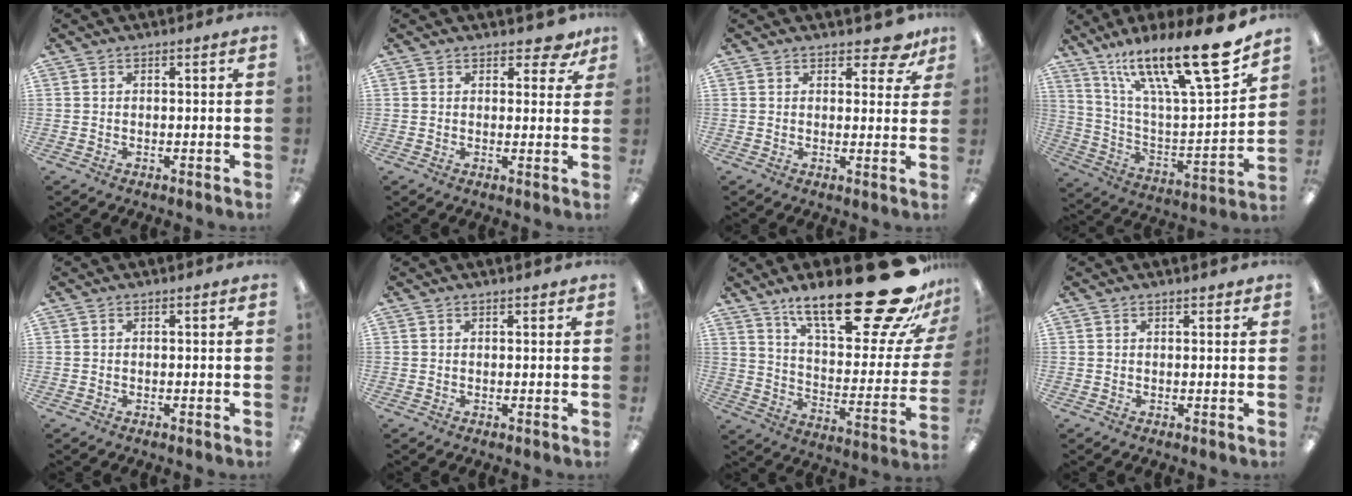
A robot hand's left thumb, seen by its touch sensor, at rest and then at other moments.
{"total": 4.7, "force": [3.2, 2.3, 2.5], "torque": [-0.023, -0.012, 0.054]}
{"total": 5.3, "force": [3.8, 2.5, 2.7], "torque": [-0.022, -0.020, 0.063]}
{"total": 22.6, "force": [16.3, 5.0, 14.8], "torque": [-0.239, -0.114, 0.267]}
{"total": 0.0}
{"total": 0.7, "force": [0.6, 0.3, 0.3], "torque": [0.002, -0.002, 0.009]}
{"total": 31.2, "force": [20.6, 8.8, 21.7], "torque": [-0.300, -0.143, 0.335]}
{"total": 1.0, "force": [0.8, 0.4, 0.4], "torque": [-0.001, -0.003, 0.013]}